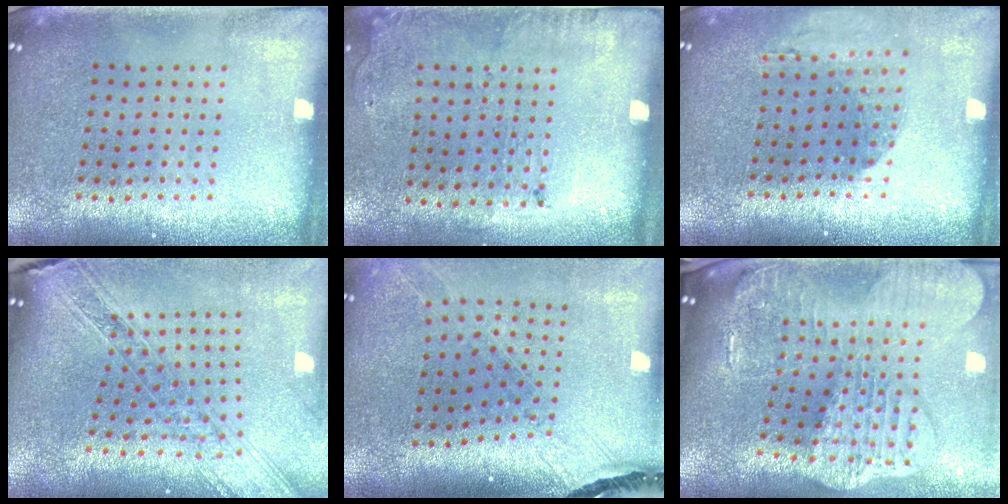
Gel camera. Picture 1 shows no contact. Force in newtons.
{"total": 1.8, "press": 1.2, "slide": 1.4}
{"total": 1.2, "press": 1.2, "slide": 0.2}
{"total": 2.3, "press": 1.9, "slide": 1.3}
{"total": 1.5, "press": 1.4, "slide": 0.5}
{"total": 4.4, "press": 3.4, "slide": 2.9}